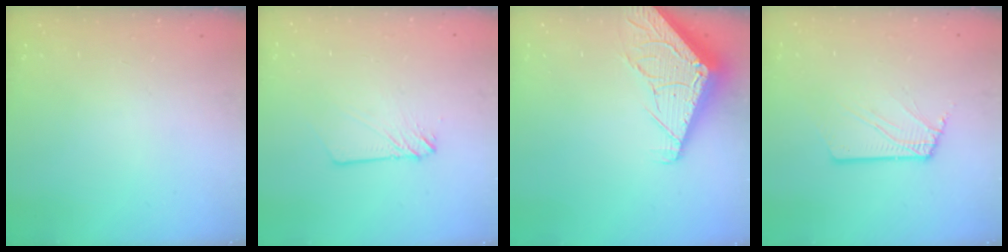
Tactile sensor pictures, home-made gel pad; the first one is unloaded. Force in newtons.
{"total": 4.1, "press": 4.1, "slide": 0.4}
{"total": 6.5, "press": 6.5, "slide": 0.7}
{"total": 2.5, "press": 2.5, "slide": 0.3}